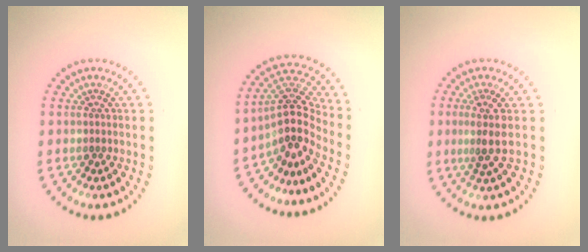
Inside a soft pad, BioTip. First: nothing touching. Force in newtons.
{"total": 4.3, "press": 3.4, "slide": 2.7}
{"total": 2.6, "press": 2.0, "slide": 1.7}